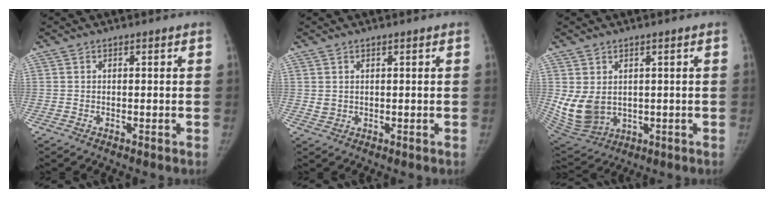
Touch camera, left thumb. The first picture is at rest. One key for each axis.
{"total": 1.5, "fx": 0.7, "fy": 0.9, "fz": 0.8, "tx": -0.010, "ty": -0.006, "tz": 0.019}
{"total": 9.4, "fx": 0.8, "fy": 7.1, "fz": 6.1, "tx": -0.116, "ty": -0.016, "tz": 0.041}